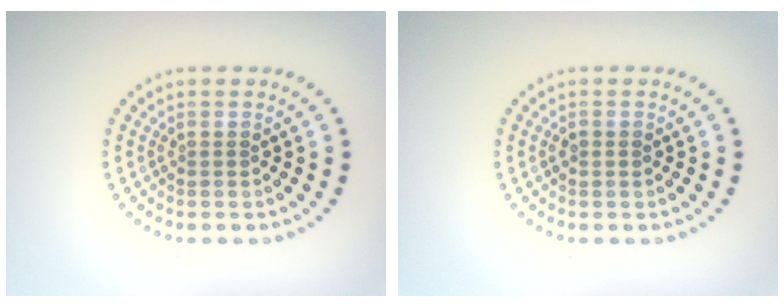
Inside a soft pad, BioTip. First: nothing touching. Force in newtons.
{"total": 0.9, "press": 0.9, "slide": 0.1}